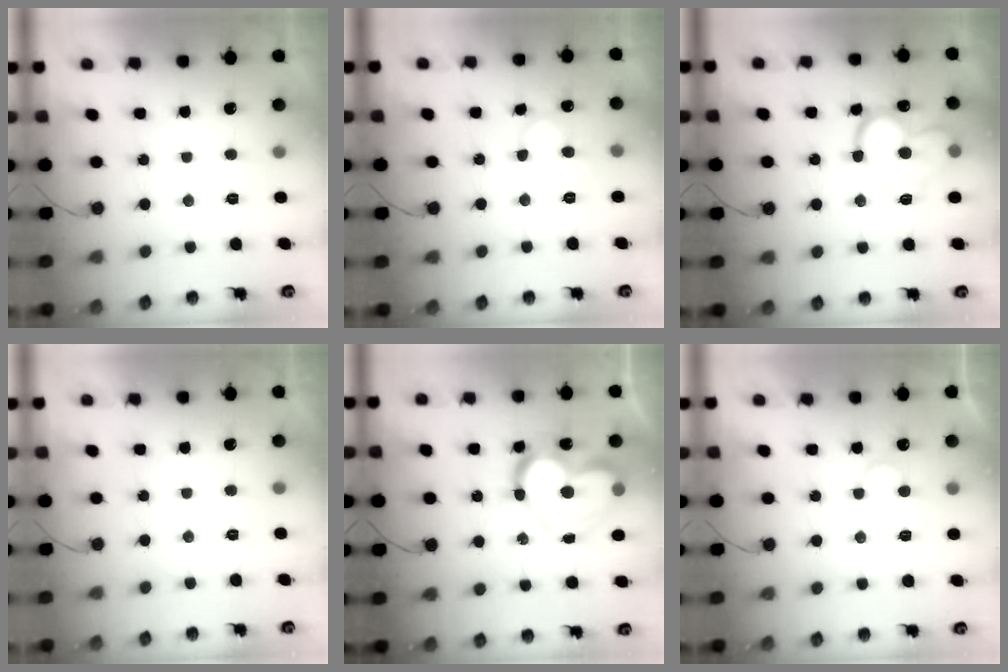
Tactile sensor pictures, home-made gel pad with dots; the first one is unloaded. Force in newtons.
{"total": 8.7, "press": 8.6, "slide": 0.8}
{"total": 15.4, "press": 15.3, "slide": 1.7}
{"total": 0.0}
{"total": 18.6, "press": 18.5, "slide": 2.0}
{"total": 7.0, "press": 6.9, "slide": 0.5}